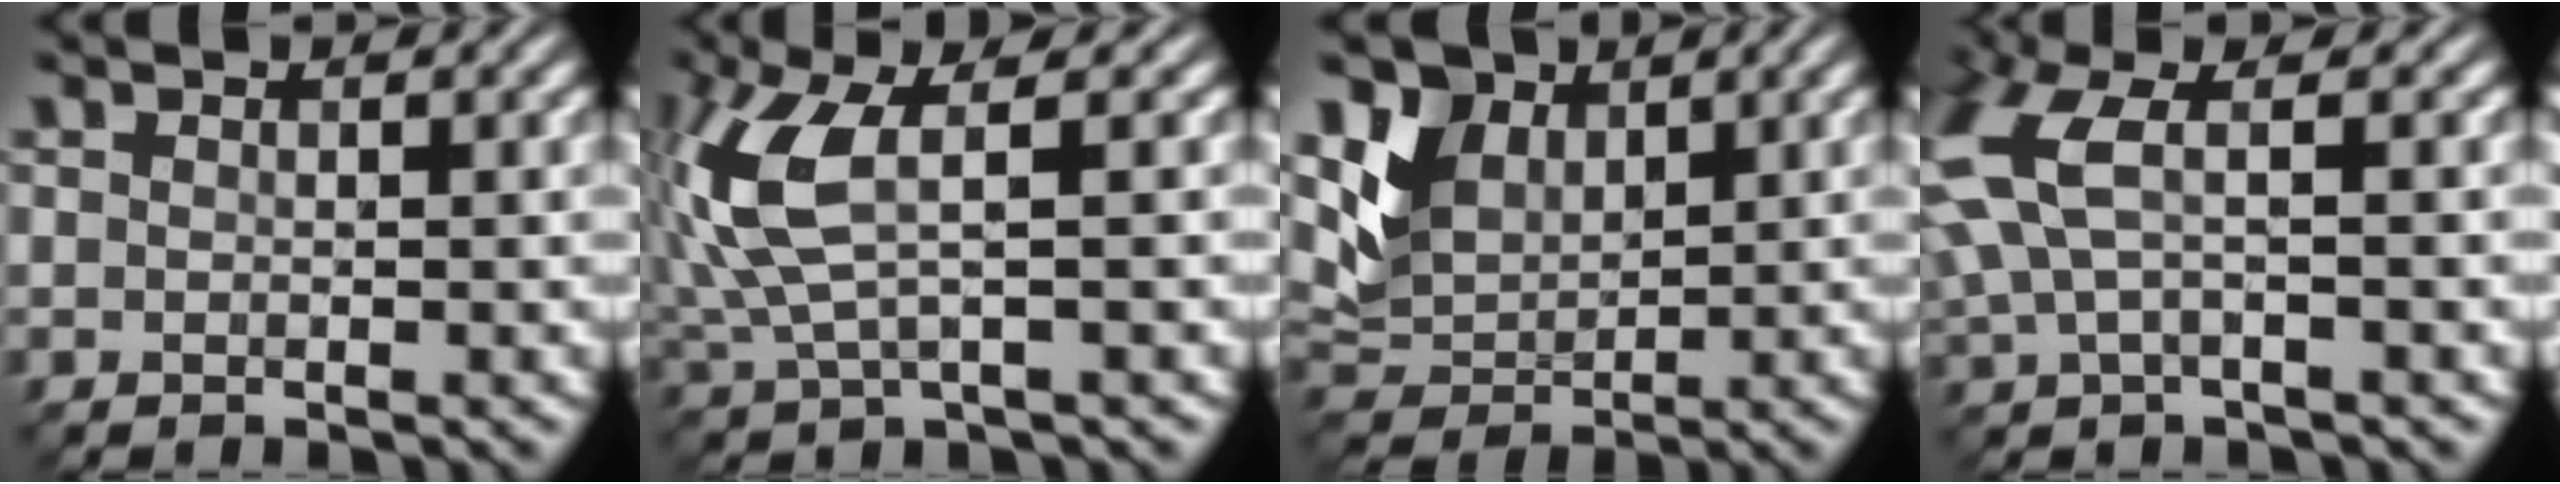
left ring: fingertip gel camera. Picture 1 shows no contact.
{"total": 6.5, "force": [1.1, 2.4, 5.9], "torque": [-0.166, 0.004, 0.026]}
{"total": 4.5, "force": [2.5, 3.3, 1.8], "torque": [-0.054, -0.001, 0.053]}
{"total": 4.7, "force": [1.0, 1.9, 4.2], "torque": [-0.120, 0.009, 0.018]}